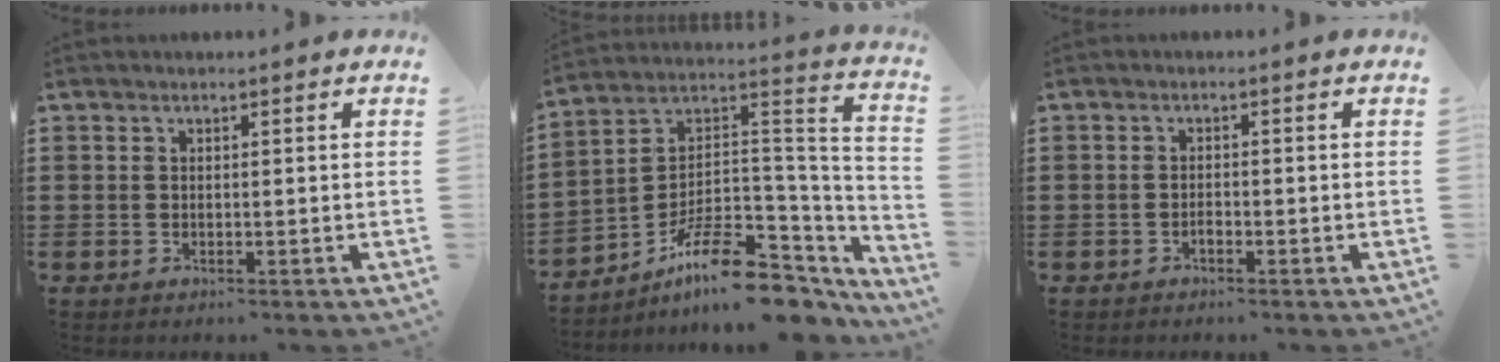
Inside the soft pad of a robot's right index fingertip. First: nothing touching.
{"total": 11.8, "force": [-7.6, 4.6, 7.8], "torque": [-0.146, 0.016, -0.136]}
{"total": 1.0, "force": [-0.7, 0.4, 0.6], "torque": [-0.014, -0.002, -0.012]}